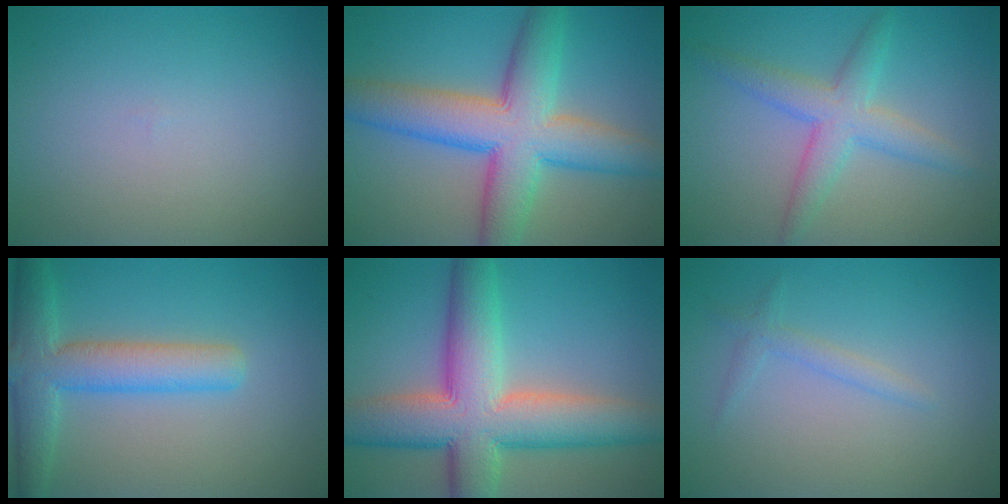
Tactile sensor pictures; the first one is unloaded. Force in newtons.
{"total": 9.8, "press": 9.8, "slide": 0.3}
{"total": 4.0, "press": 4.0, "slide": 0.1}
{"total": 5.8, "press": 5.8, "slide": 0.3}
{"total": 11.2, "press": 11.1, "slide": 0.4}
{"total": 1.3, "press": 1.3, "slide": 0.1}